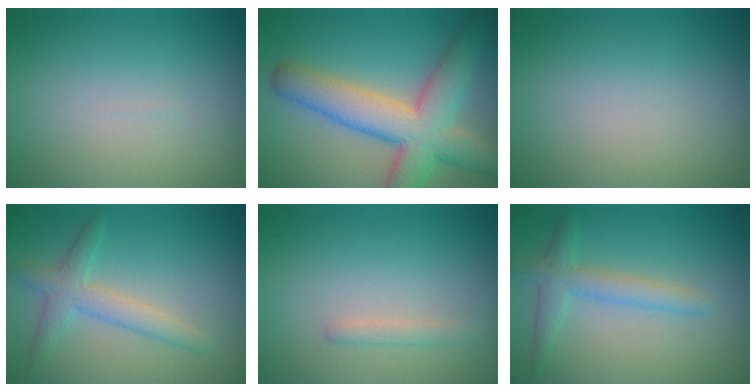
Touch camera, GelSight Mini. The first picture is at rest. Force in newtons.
{"total": 8.7, "press": 8.7, "slide": 0.3}
{"total": 0.0}
{"total": 3.0, "press": 3.0, "slide": 0.1}
{"total": 1.2, "press": 1.2, "slide": 0.1}
{"total": 2.8, "press": 2.7, "slide": 0.2}